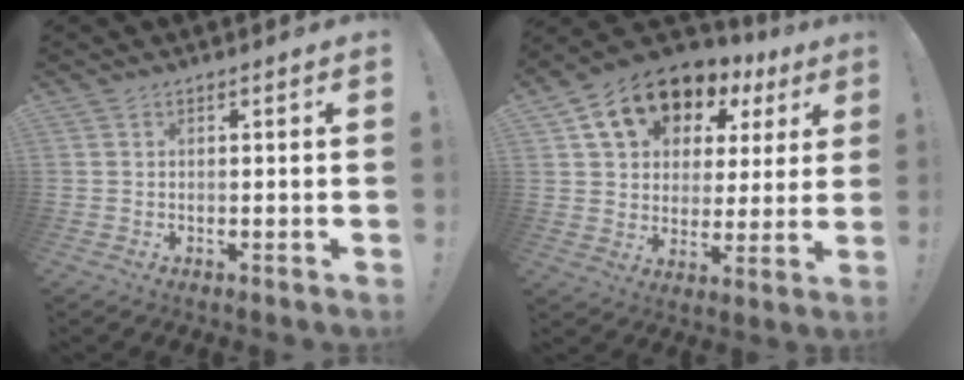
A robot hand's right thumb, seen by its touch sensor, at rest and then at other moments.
{"total": 14.7, "force": [8.4, 9.8, 7.0], "torque": [-0.110, -0.047, 0.157]}